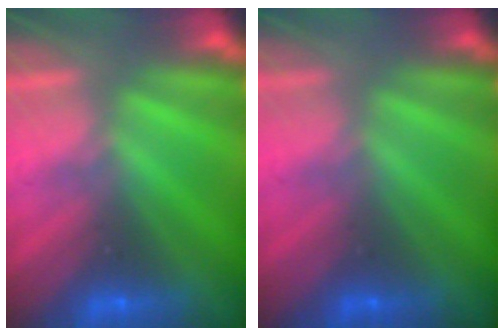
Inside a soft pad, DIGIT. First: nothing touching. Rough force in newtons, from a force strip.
{"total": 2.6}